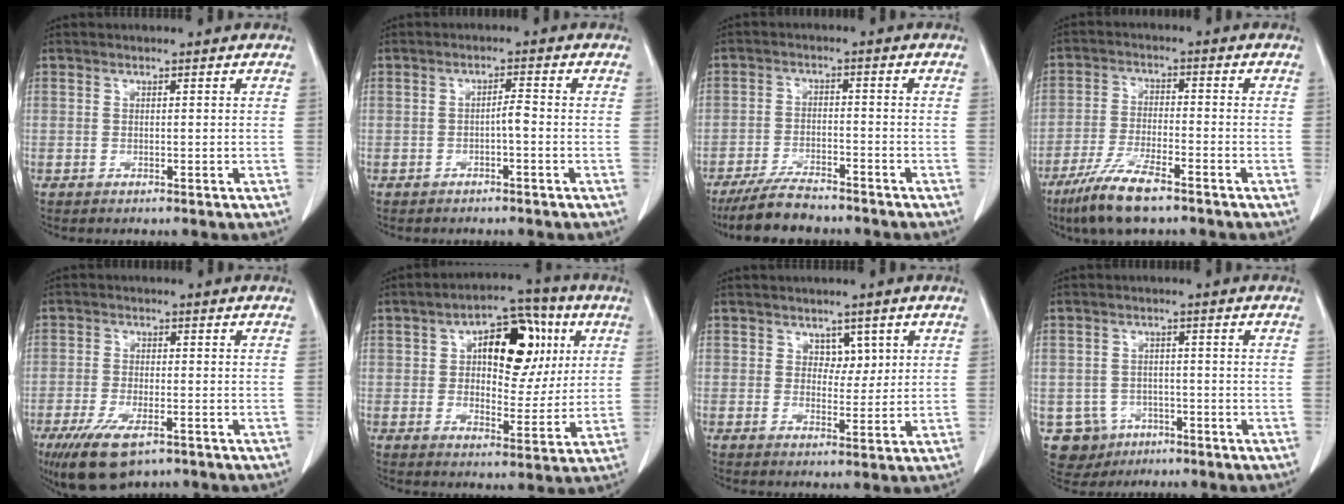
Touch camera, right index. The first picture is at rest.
{"total": 1.8, "force": [-0.6, 0.2, 1.7], "torque": [-0.026, 0.003, -0.012]}
{"total": 7.7, "force": [-6.7, 1.9, 3.3], "torque": [-0.061, -0.018, -0.118]}
{"total": 9.2, "force": [-6.5, 1.5, 6.3], "torque": [-0.126, -0.021, -0.119]}
{"total": 9.1, "force": [-5.8, 3.2, 6.3], "torque": [-0.116, -0.018, -0.096]}
{"total": 13.6, "force": [3.9, 7.0, 11.0], "torque": [-0.154, 0.034, 0.062]}
{"total": 3.3, "force": [1.4, 2.2, 2.0], "torque": [-0.018, 0.001, 0.023]}
{"total": 6.3, "force": [-2.8, 5.6, 0.6], "torque": [-0.014, 0.008, -0.036]}